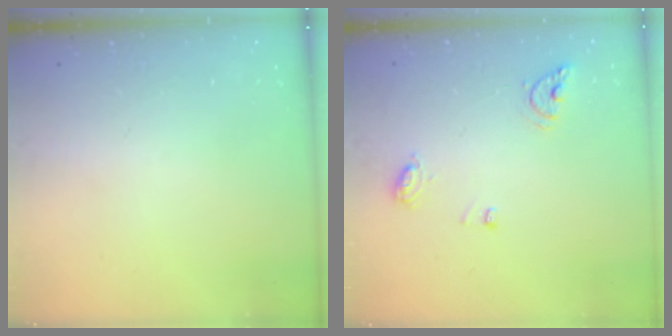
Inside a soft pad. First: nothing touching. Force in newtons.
{"total": 7.4, "press": 7.3, "slide": 0.9}